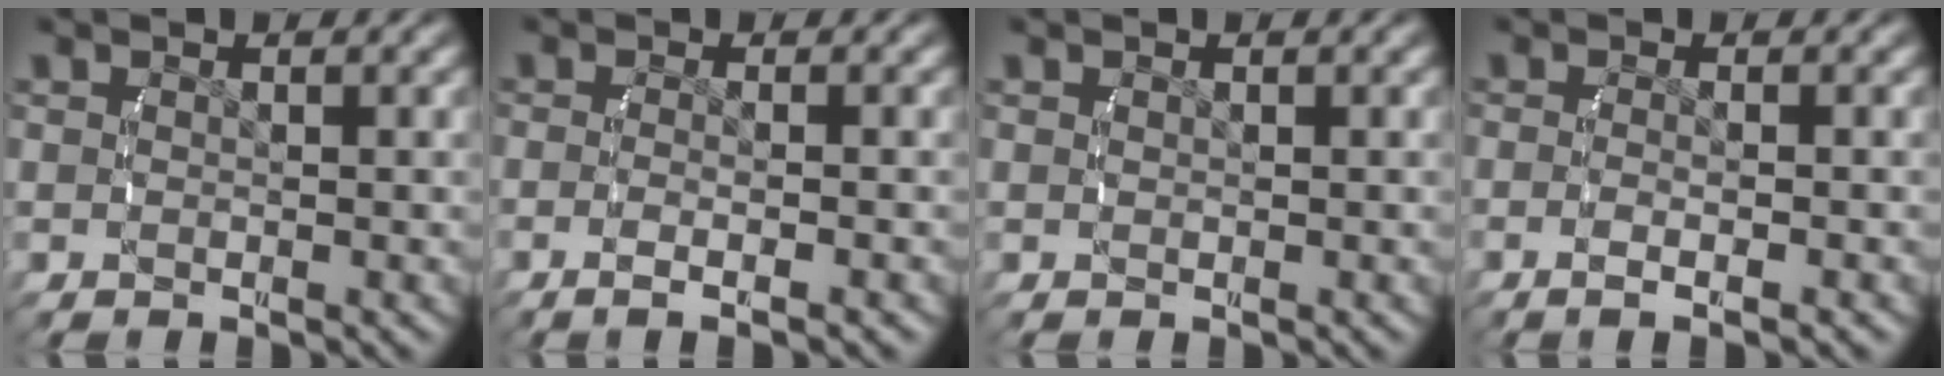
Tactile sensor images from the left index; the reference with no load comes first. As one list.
[{"total": 2.4, "force": [-1.4, 0.4, 1.8], "torque": [-0.045, -0.006, -0.022]}, {"total": 0.0}, {"total": 2.2, "force": [-1.3, 0.4, 1.7], "torque": [-0.044, -0.006, -0.020]}]